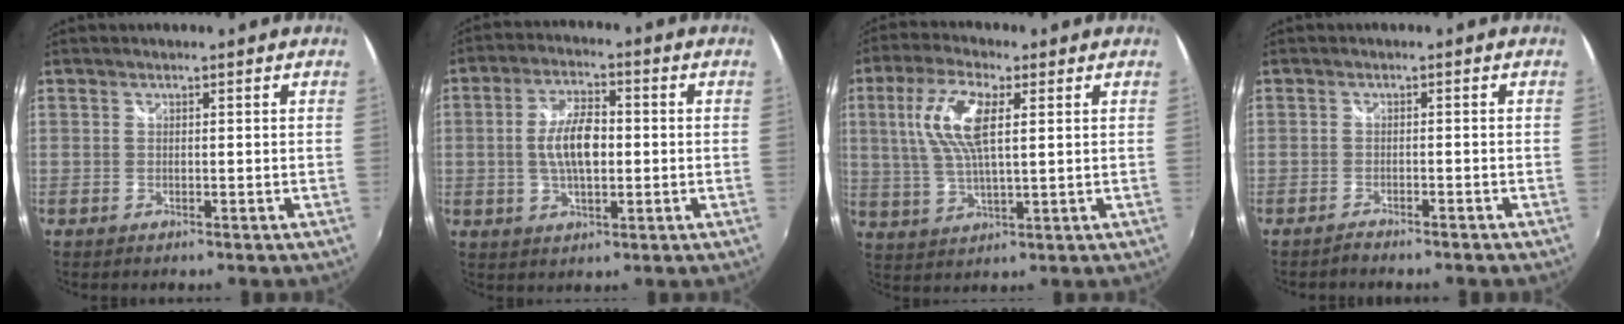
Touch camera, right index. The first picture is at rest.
{"total": 8.8, "force": [-0.3, 4.0, 7.8], "torque": [-0.149, 0.007, -0.005]}
{"total": 10.5, "force": [2.8, 3.4, 9.5], "torque": [-0.195, 0.010, 0.057]}
{"total": 2.2, "force": [-2.1, 0.2, 0.7], "torque": [-0.024, -0.005, -0.035]}